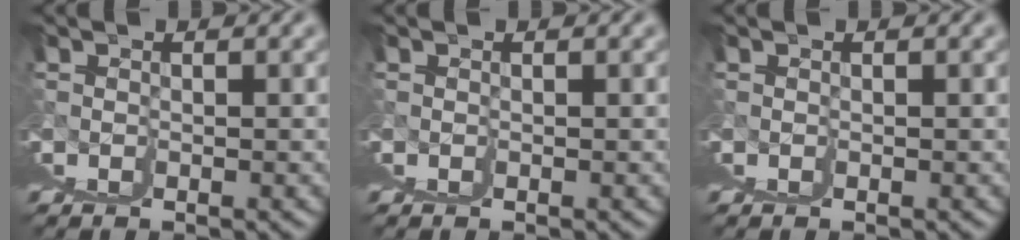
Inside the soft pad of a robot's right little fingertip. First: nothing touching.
{"total": 0.0}
{"total": 0.0}